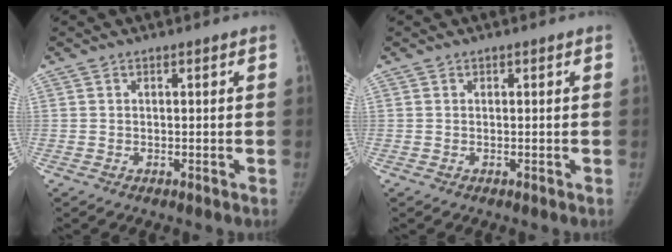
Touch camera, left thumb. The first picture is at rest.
{"total": 0.0}